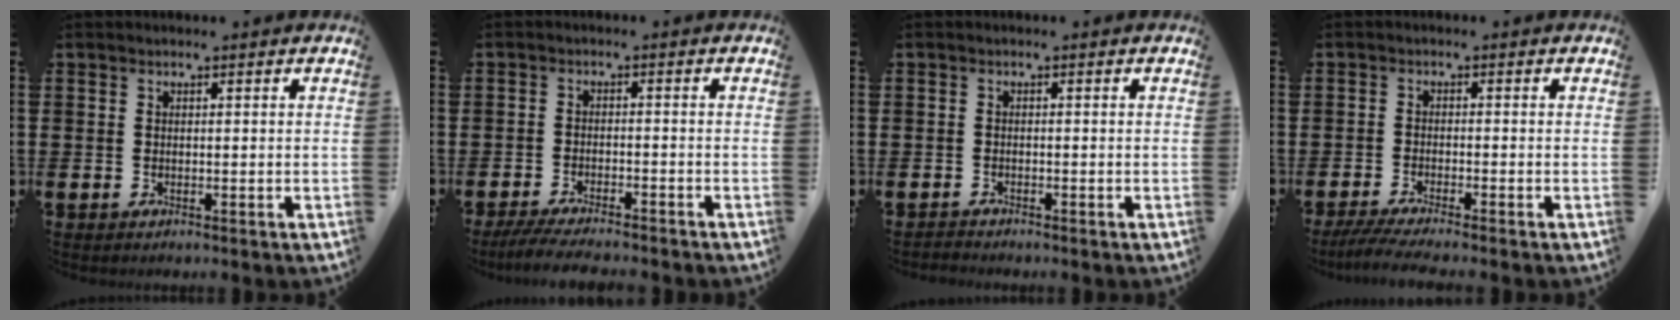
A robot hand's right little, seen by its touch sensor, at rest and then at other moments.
{"total": 3.1, "force": [-2.8, 0.0, 1.3], "torque": [-0.028, -0.003, -0.055]}
{"total": 0.7, "force": [-0.7, 0.0, -0.1], "torque": [0.000, -0.001, -0.015]}
{"total": 2.8, "force": [-2.1, 0.0, 1.8], "torque": [-0.035, -0.007, -0.040]}